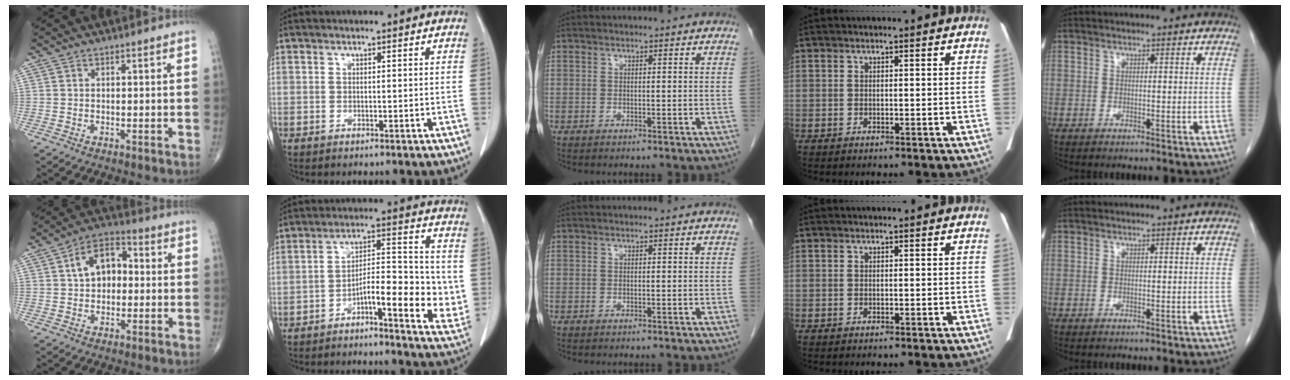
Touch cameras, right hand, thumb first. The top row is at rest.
{"thumb": {"total": 9.4, "force": [1.1, 6.3, 6.9], "torque": [-0.092, 0.026, 0.009]}, "index": {"total": 11.3, "force": [-3.1, 3.2, 10.4], "torque": [-0.142, 0.021, -0.046]}}